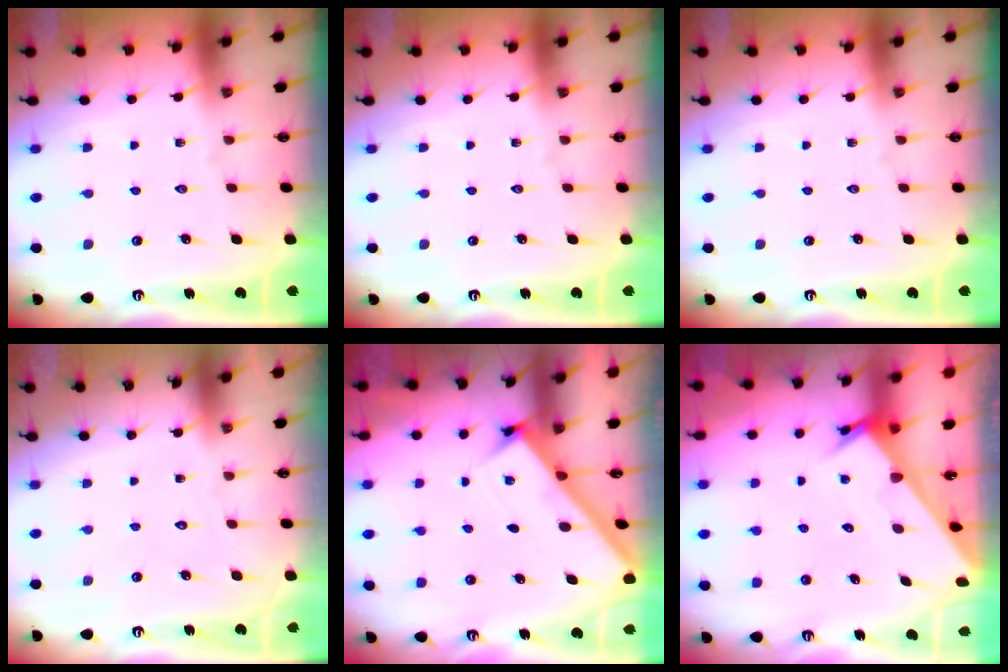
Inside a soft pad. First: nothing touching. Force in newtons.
{"total": 0.0}
{"total": 0.0}
{"total": 1.7, "press": 1.7, "slide": 0.1}
{"total": 2.6, "press": 2.5, "slide": 0.3}
{"total": 2.3, "press": 2.3, "slide": 0.0}